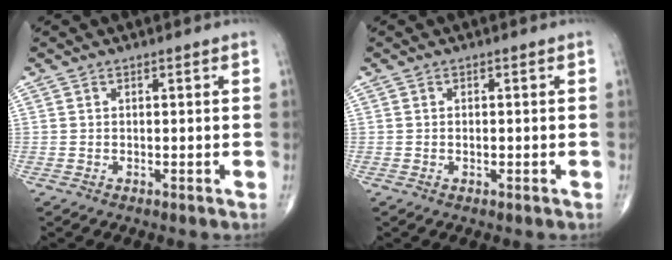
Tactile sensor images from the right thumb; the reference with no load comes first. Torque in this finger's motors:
{"motor_torque": [2.50, 2.51, 0.24, 0.16, 0.03]}